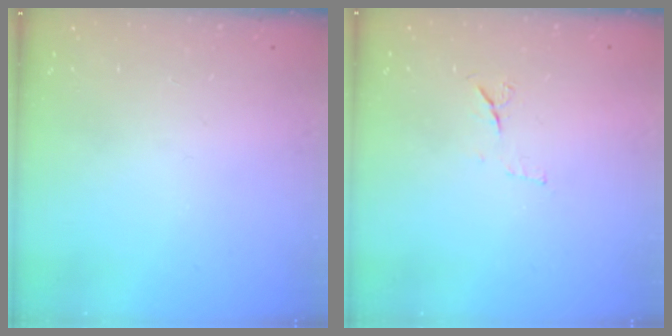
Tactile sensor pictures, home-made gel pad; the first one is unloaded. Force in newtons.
{"total": 6.2, "press": 6.2, "slide": 0.9}